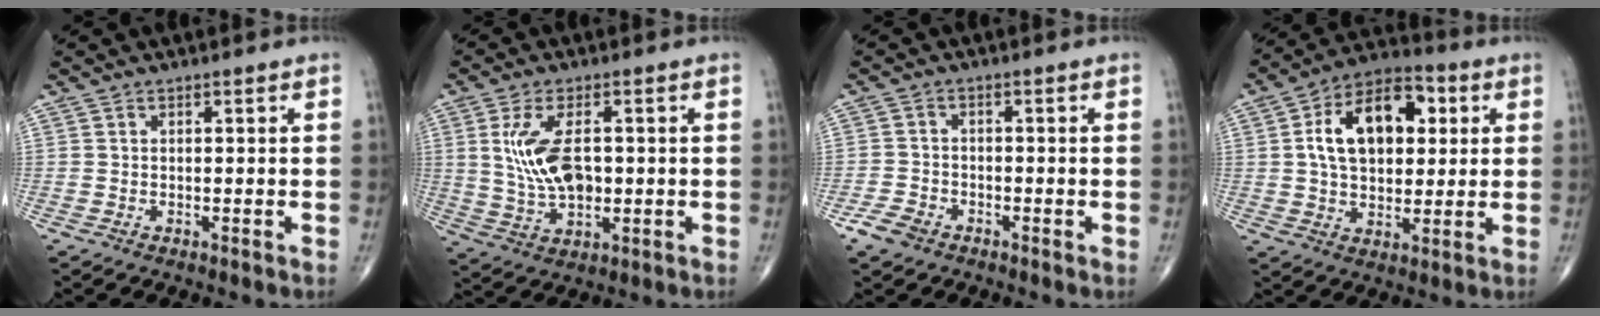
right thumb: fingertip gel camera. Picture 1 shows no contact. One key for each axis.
{"total": 10.1, "fx": 1.2, "fy": 5.3, "fz": 8.5, "tx": -0.167, "ty": -0.006, "tz": 0.033}
{"total": 3.8, "fx": -2.5, "fy": 2.4, "fz": 1.7, "tx": -0.034, "ty": 0.004, "tz": -0.048}
{"total": 16.7, "fx": 3.6, "fy": 10.2, "fz": 12.8, "tx": -0.184, "ty": 0.011, "tz": 0.055}